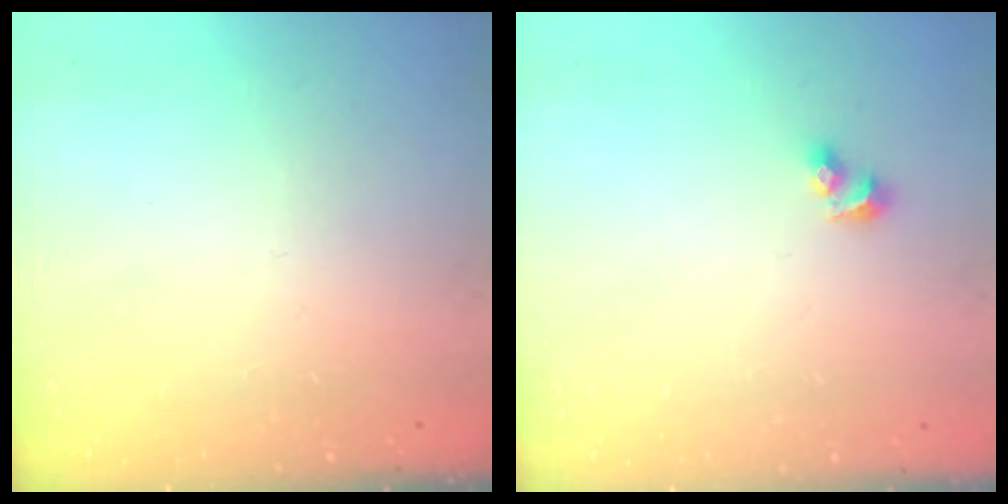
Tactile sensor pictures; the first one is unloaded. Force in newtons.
{"total": 3.7, "press": 3.3, "slide": 1.5}